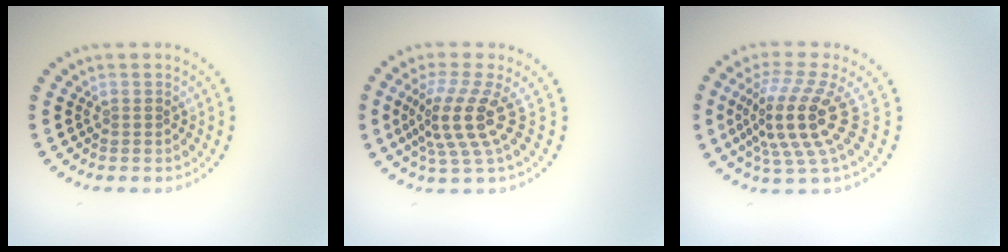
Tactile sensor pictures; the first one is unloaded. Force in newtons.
{"total": 4.5, "press": 3.2, "slide": 3.1}
{"total": 5.4, "press": 3.9, "slide": 3.7}